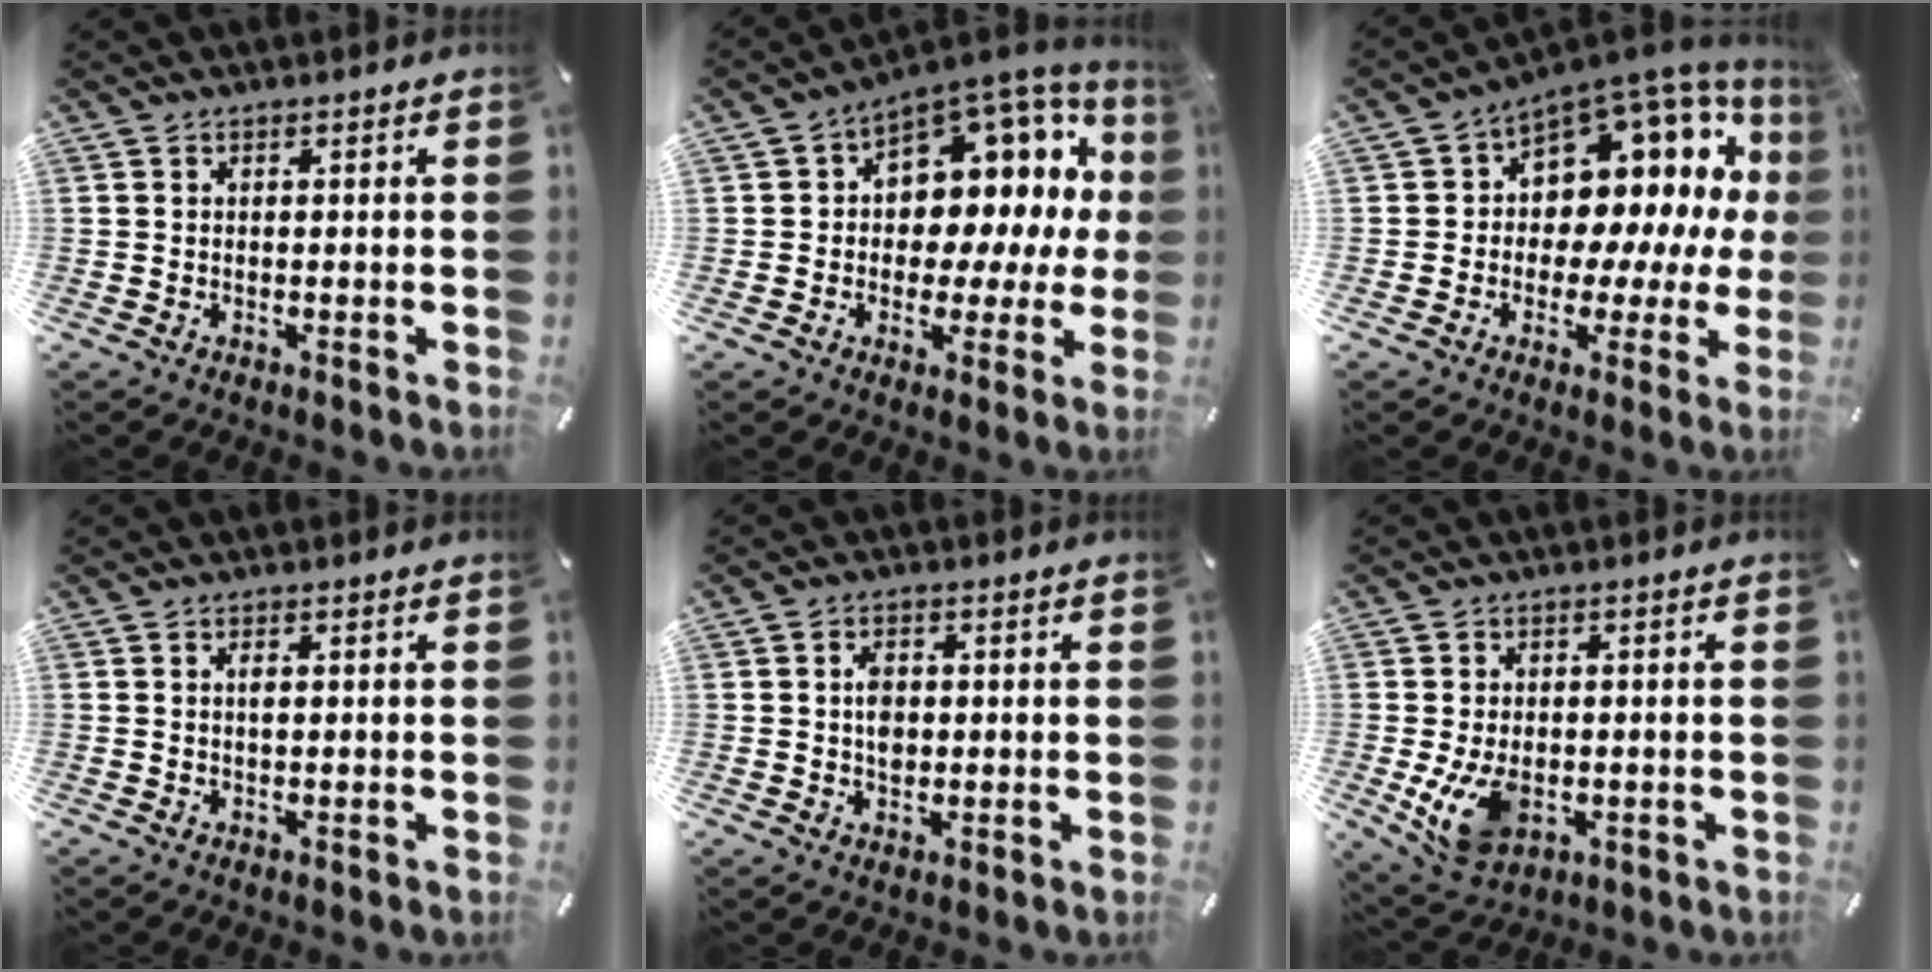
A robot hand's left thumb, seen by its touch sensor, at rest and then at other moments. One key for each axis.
{"total": 11.0, "fx": 4.3, "fy": 8.4, "fz": 5.6, "tx": -0.058, "ty": -0.067, "tz": 0.078}
{"total": 13.2, "fx": 5.9, "fy": 9.2, "fz": 7.5, "tx": -0.095, "ty": -0.078, "tz": 0.099}
{"total": 1.3, "fx": 0.2, "fy": 0.4, "fz": 1.2, "tx": -0.025, "ty": 0.000, "tz": 0.002}
{"total": 3.8, "fx": 0.3, "fy": 2.7, "fz": 2.7, "tx": -0.039, "ty": 0.001, "tz": 0.000}
{"total": 8.9, "fx": -1.7, "fy": 6.1, "fz": 6.2, "tx": -0.124, "ty": -0.004, "tz": -0.028}